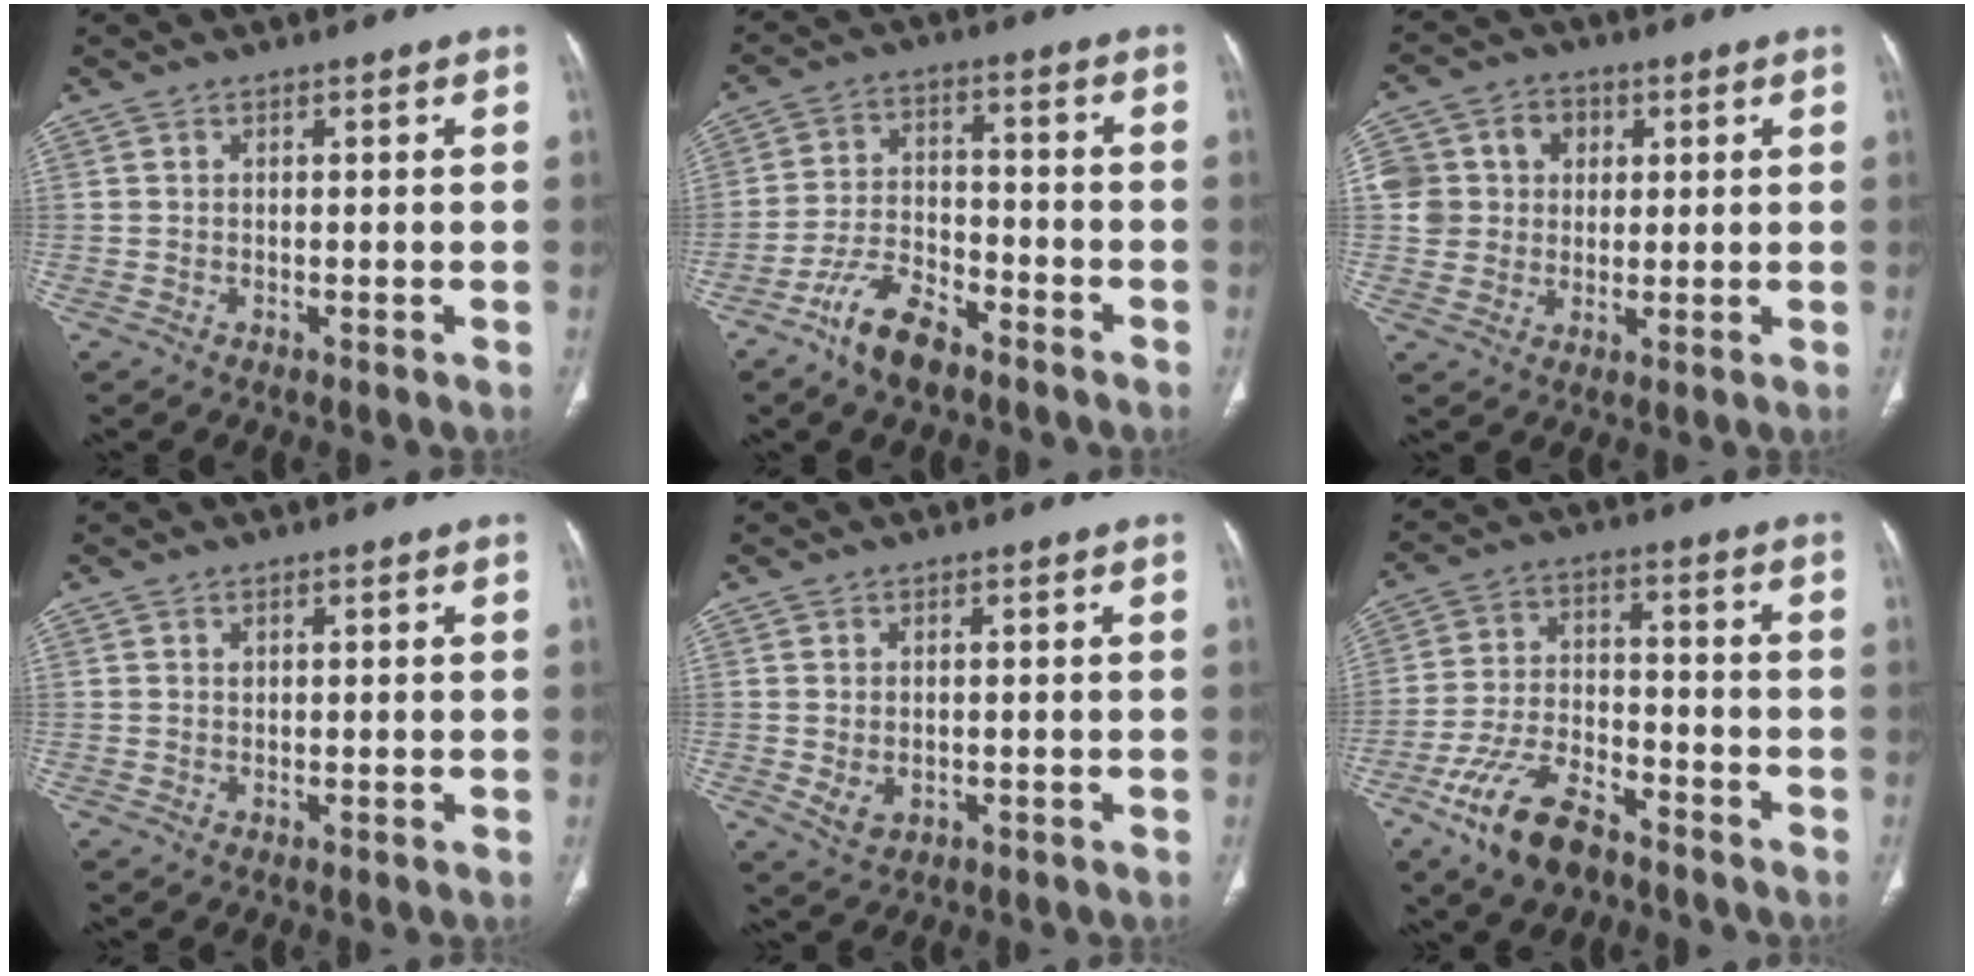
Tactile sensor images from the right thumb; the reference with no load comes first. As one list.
[{"total": 9.3, "force": [-6.6, 4.0, 5.3], "torque": [-0.098, 0.036, -0.127]}, {"total": 10.0, "force": [1.9, 9.3, 3.2], "torque": [-0.034, 0.015, 0.034]}, {"total": 0.6, "force": [0.3, 0.4, 0.3], "torque": [-0.001, -0.001, 0.007]}, {"total": 2.9, "force": [-0.3, 2.1, 2.0], "torque": [-0.033, -0.002, 0.007]}, {"total": 12.9, "force": [-8.5, 6.1, 7.6], "torque": [-0.140, 0.041, -0.158]}]